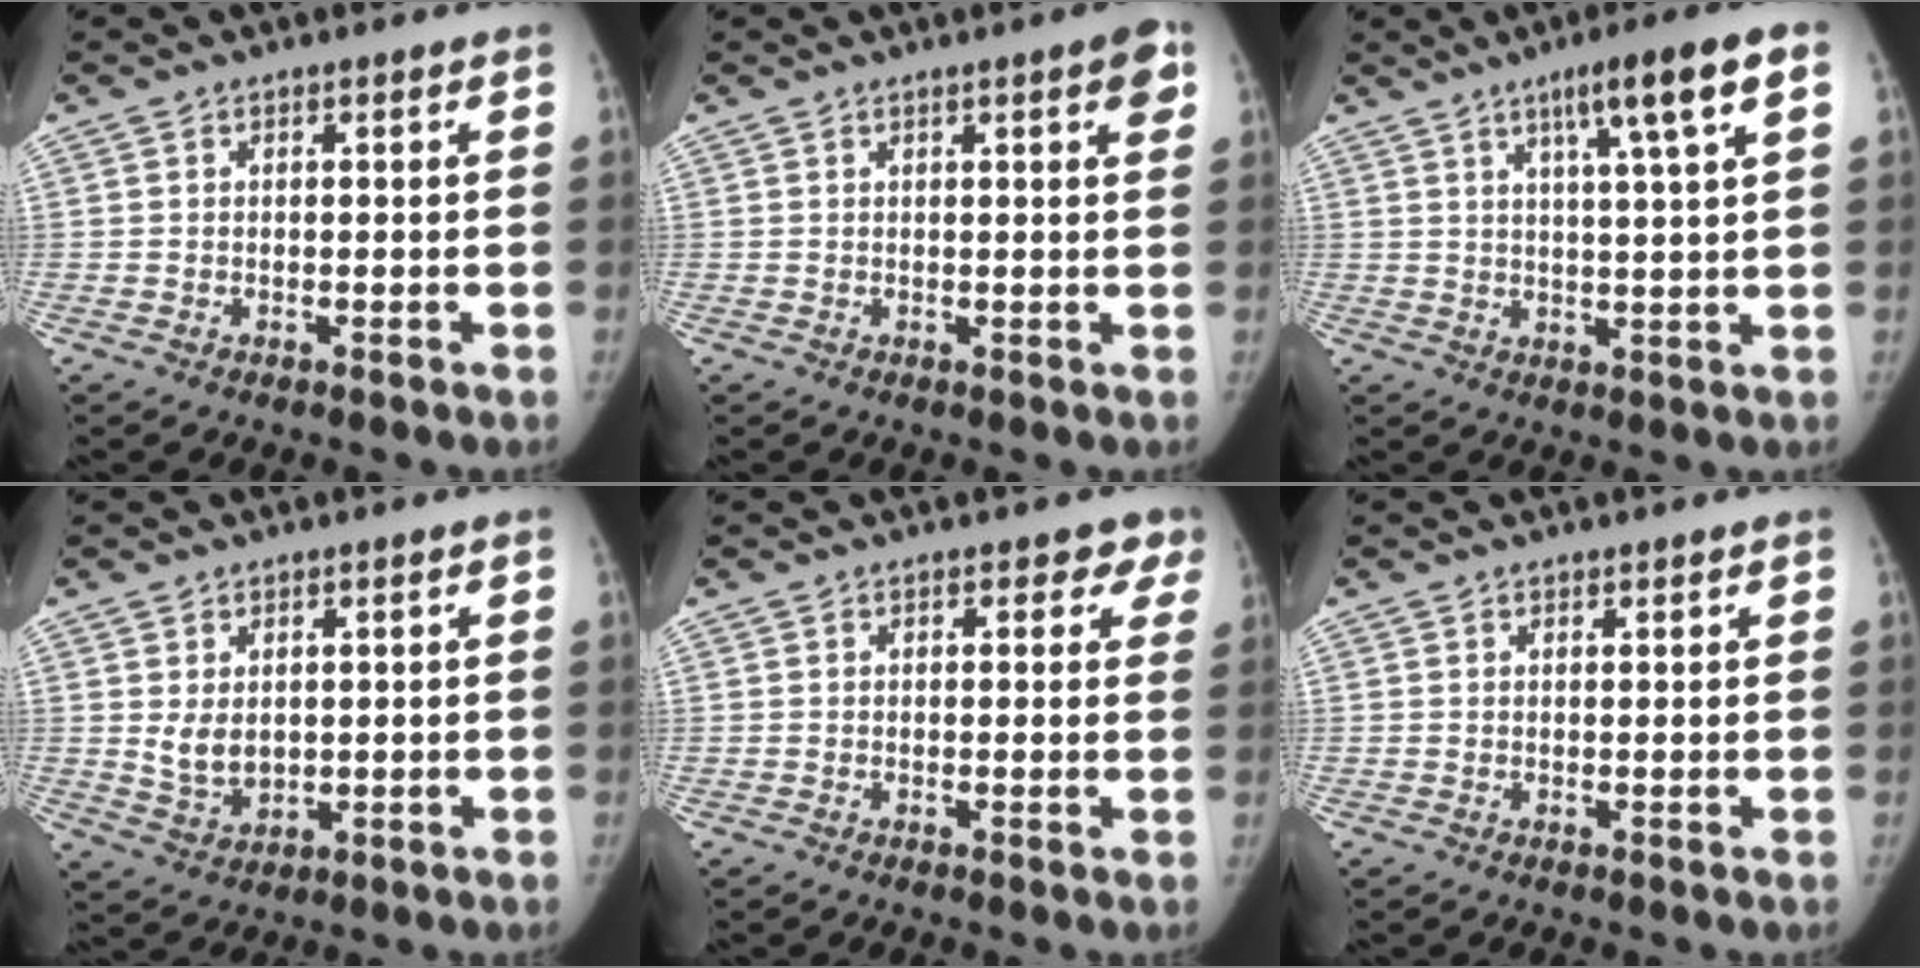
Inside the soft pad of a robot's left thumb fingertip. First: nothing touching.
{"total": 3.7, "force": [1.7, 0.8, 3.1], "torque": [-0.030, -0.002, 0.018]}
{"total": 9.6, "force": [4.6, 0.4, 8.4], "torque": [-0.129, -0.005, 0.071]}
{"total": 5.0, "force": [0.8, 3.7, 3.3], "torque": [-0.046, -0.016, 0.029]}
{"total": 3.2, "force": [2.1, 2.2, 0.9], "torque": [0.031, -0.006, 0.008]}
{"total": 0.6, "force": [0.5, 0.3, 0.0], "torque": [0.000, -0.003, 0.005]}